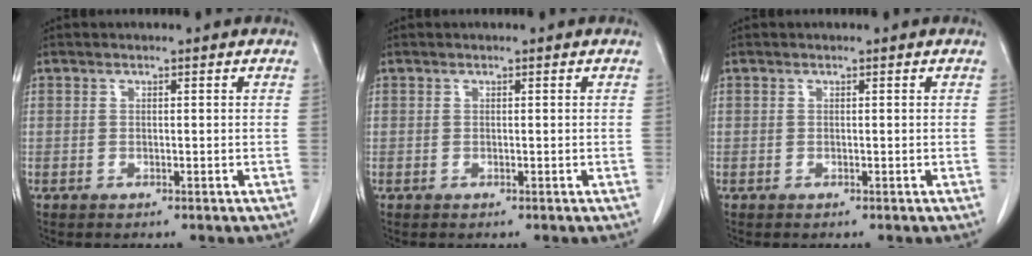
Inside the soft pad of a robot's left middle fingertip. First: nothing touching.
{"total": 0.0}
{"total": 0.0}